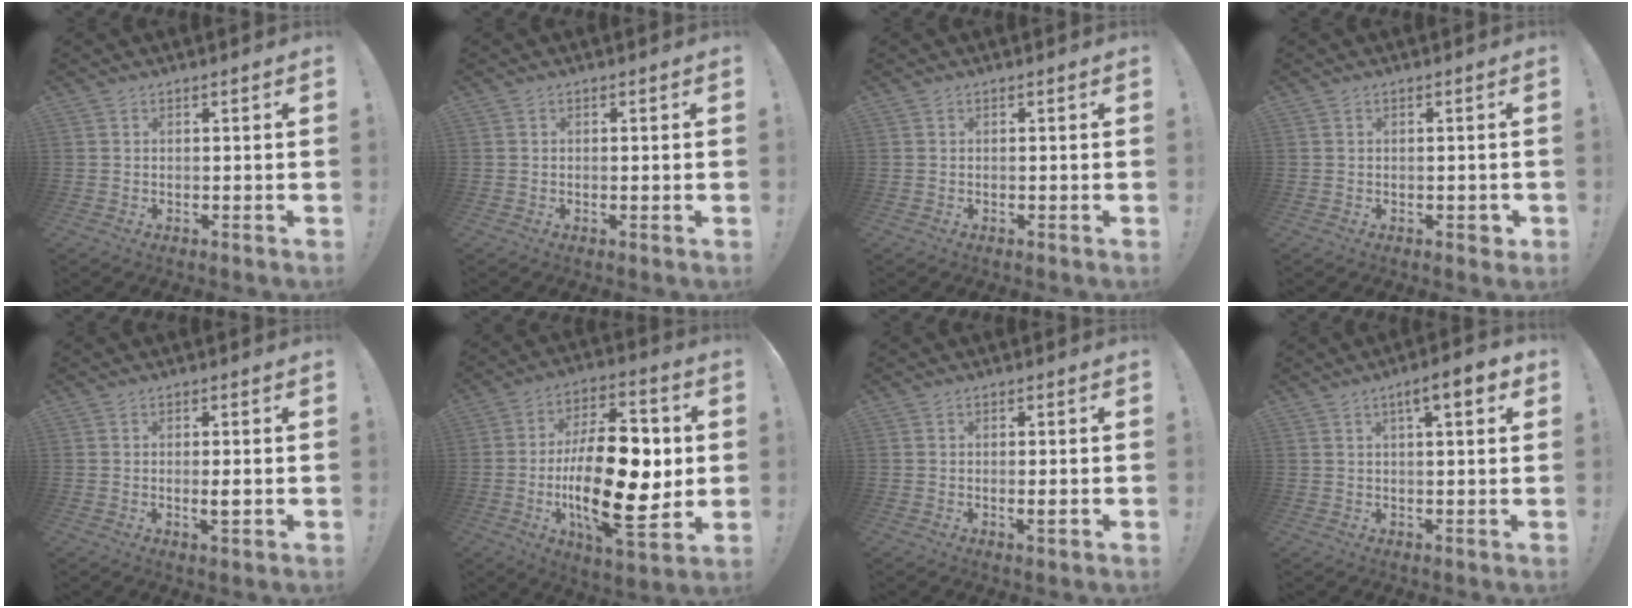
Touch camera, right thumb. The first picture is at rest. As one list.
[{"total": 0.5, "force": [0.0, 0.0, 0.5], "torque": [-0.009, -0.001, 0.000]}, {"total": 0.0}, {"total": 2.4, "force": [-0.6, 1.4, 1.9], "torque": [-0.025, 0.006, -0.007]}, {"total": 2.8, "force": [-0.4, 0.3, 2.7], "torque": [-0.043, -0.001, -0.007]}, {"total": 27.0, "force": [-2.3, 12.5, 23.8], "torque": [-0.415, 0.007, -0.035]}, {"total": 2.1, "force": [-0.4, 0.1, 2.0], "torque": [-0.031, -0.002, -0.007]}, {"total": 6.8, "force": [2.9, 1.4, 6.0], "torque": [-0.083, -0.010, 0.041]}]